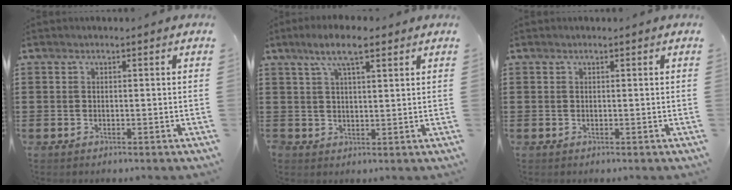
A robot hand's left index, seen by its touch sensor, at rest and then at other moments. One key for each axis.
{"total": 6.3, "fx": 3.7, "fy": 2.2, "fz": 4.5, "tx": -0.096, "ty": 0.009, "tz": 0.066}
{"total": 0.0}